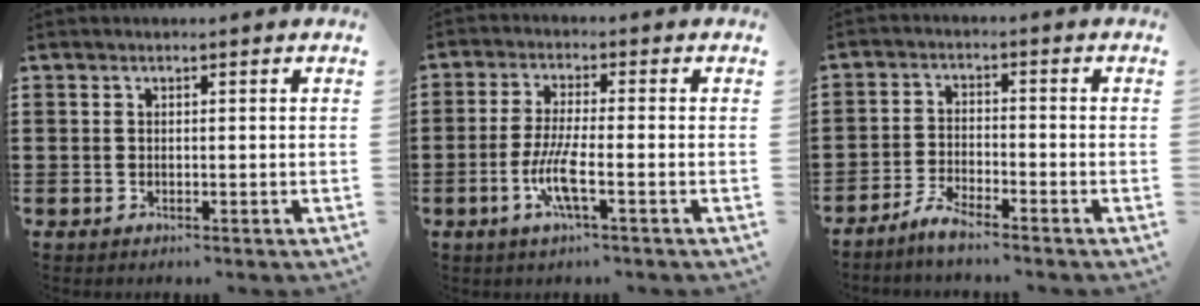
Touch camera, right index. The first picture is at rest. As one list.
[{"total": 6.4, "force": [-2.3, 1.1, 5.9], "torque": [-0.126, -0.012, -0.048]}, {"total": 3.6, "force": [-3.4, 0.2, 1.1], "torque": [-0.034, 0.004, -0.072]}]